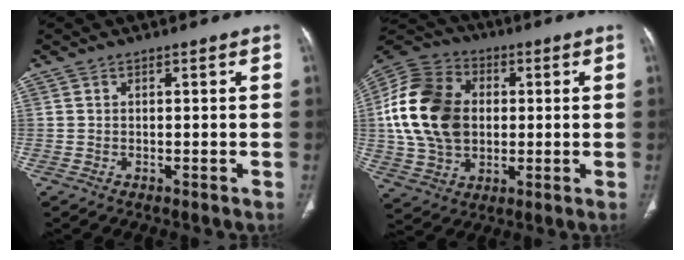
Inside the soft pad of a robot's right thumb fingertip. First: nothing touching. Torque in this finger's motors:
{"motor_torque": [1.98, 2.05, 1.17, -1.02, 0.29]}